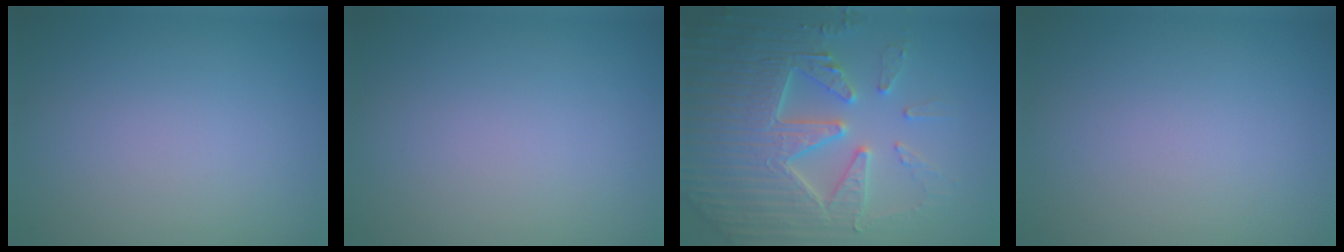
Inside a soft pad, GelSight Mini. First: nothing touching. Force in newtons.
{"total": 0.0}
{"total": 7.7, "press": 7.5, "slide": 1.6}
{"total": 0.0}